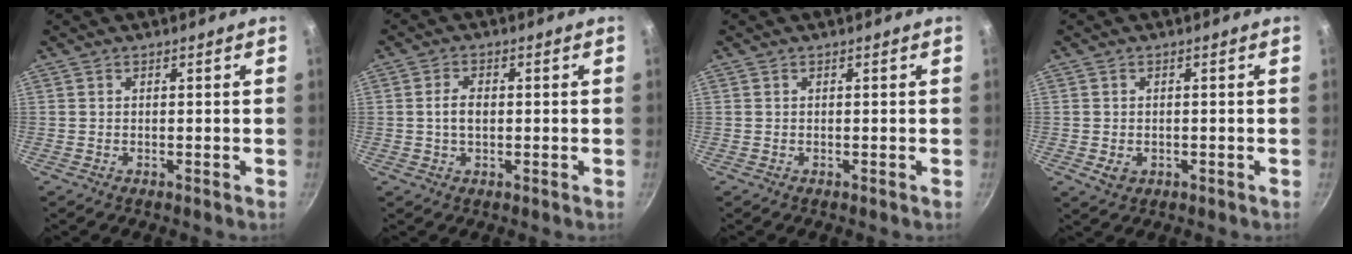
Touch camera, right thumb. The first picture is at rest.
{"total": 3.4, "force": [0.0, 2.1, 2.7], "torque": [-0.044, 0.009, -0.003]}
{"total": 0.0}
{"total": 2.8, "force": [-0.6, 2.2, 1.7], "torque": [-0.028, -0.002, -0.004]}